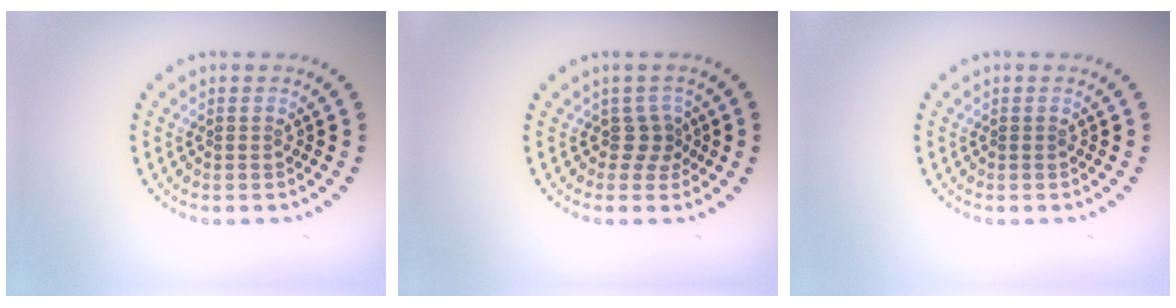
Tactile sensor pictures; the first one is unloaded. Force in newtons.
{"total": 1.8, "press": 1.2, "slide": 1.3}
{"total": 0.0}